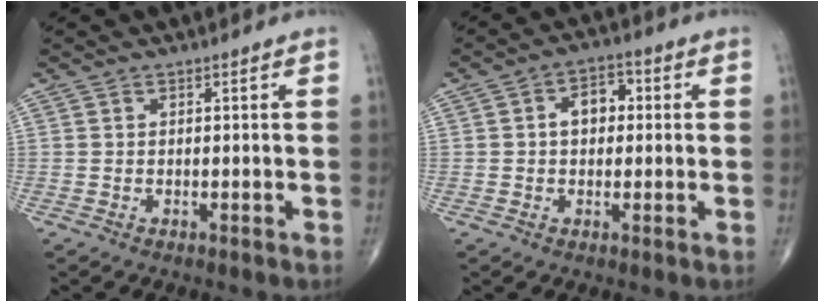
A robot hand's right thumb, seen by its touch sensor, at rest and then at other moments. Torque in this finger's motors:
{"motor_torque": [1.18, 1.47, 0.69, -0.12, 0.09]}